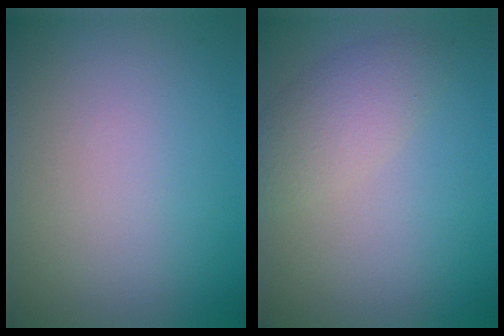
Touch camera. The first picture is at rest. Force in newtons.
{"total": 2.9, "press": 2.9, "slide": 0.2}